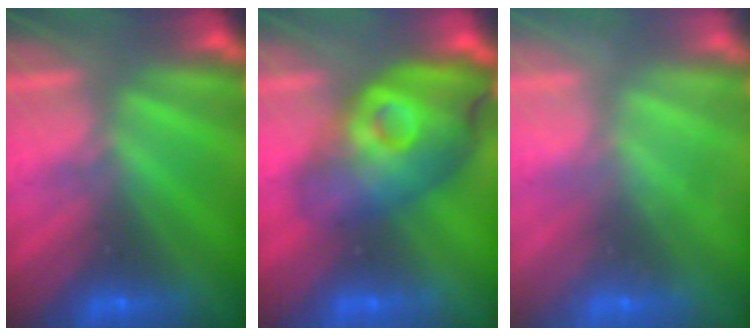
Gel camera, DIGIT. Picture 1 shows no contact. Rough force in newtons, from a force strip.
{"total": 3.7}
{"total": 2.4}